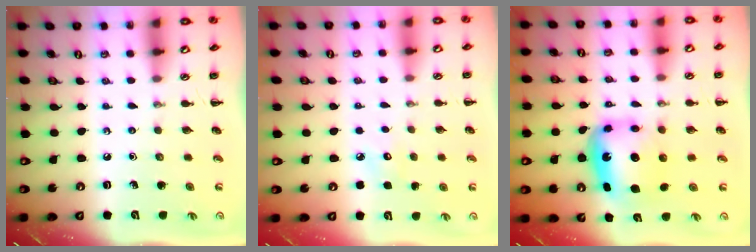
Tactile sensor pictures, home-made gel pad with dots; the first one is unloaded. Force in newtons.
{"total": 5.7, "press": 5.4, "slide": 1.7}
{"total": 6.3, "press": 6.1, "slide": 1.6}